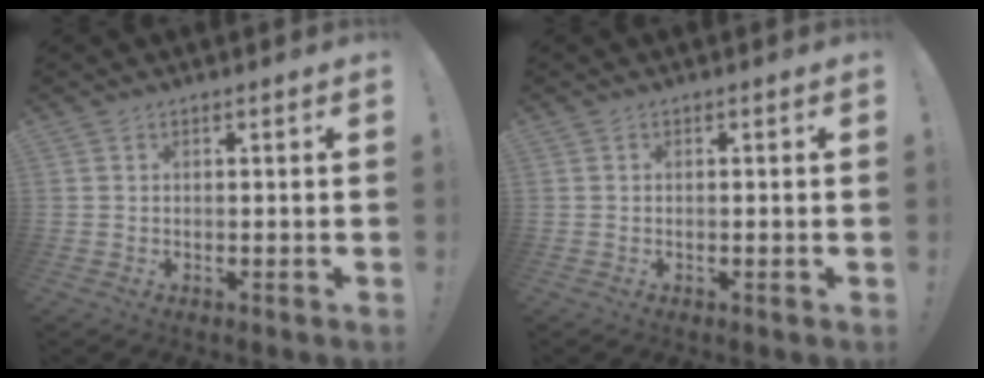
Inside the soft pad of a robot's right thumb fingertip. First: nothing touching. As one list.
[{"total": 0.5, "force": [-0.2, -0.1, 0.4], "torque": [-0.006, -0.001, -0.004]}]